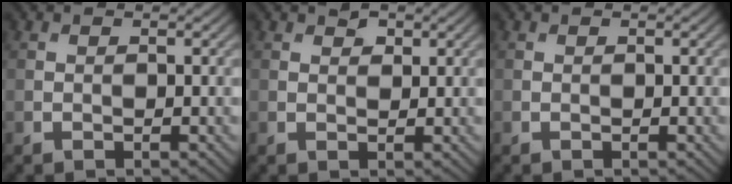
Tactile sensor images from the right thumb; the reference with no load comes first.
{"total": 1.4, "force": [0.9, 0.8, 0.6], "torque": [-0.013, -0.001, 0.016]}
{"total": 0.0}